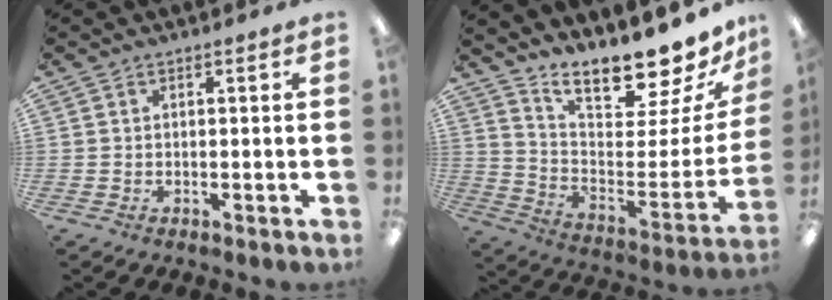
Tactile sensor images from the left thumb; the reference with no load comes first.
{"total": 15.2, "force": [14.2, 2.6, 4.9], "torque": [-0.062, -0.136, 0.235]}